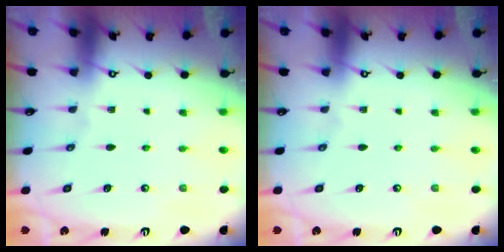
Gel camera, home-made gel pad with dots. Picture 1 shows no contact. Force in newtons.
{"total": 0.0}